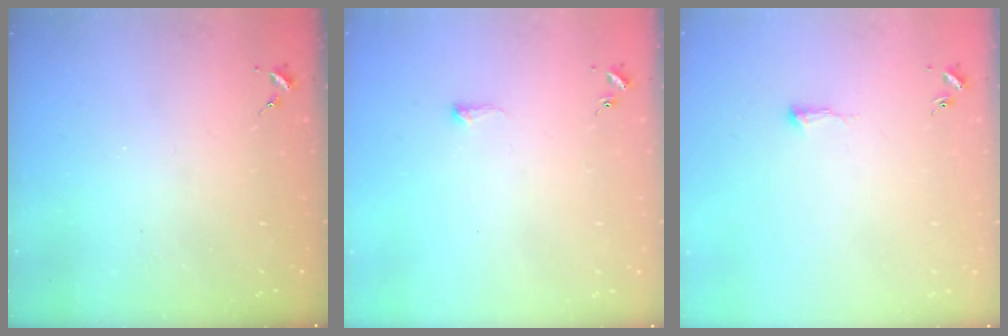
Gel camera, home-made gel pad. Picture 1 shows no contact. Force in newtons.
{"total": 4.3, "press": 4.3, "slide": 0.7}
{"total": 5.1, "press": 5.0, "slide": 0.5}